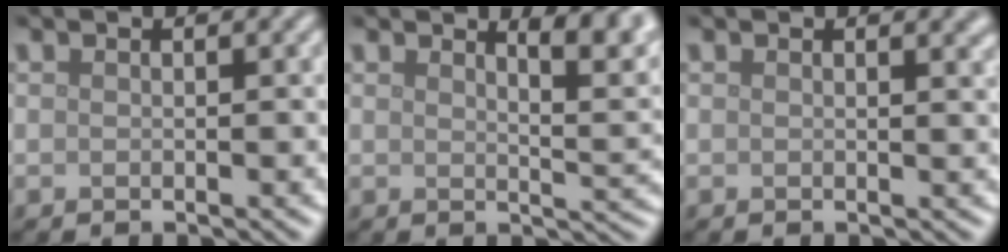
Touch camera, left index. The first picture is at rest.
{"total": 5.1, "force": [3.4, 1.6, 3.5], "torque": [-0.027, 0.010, 0.038]}
{"total": 1.4, "force": [1.0, 0.5, 0.9], "torque": [-0.002, 0.004, 0.013]}